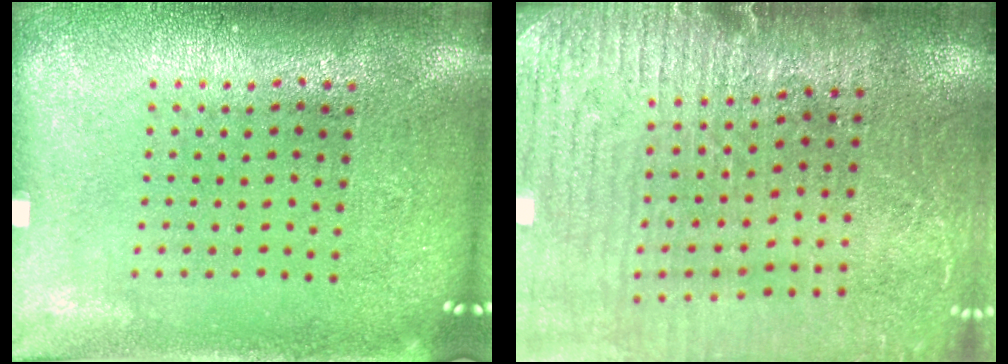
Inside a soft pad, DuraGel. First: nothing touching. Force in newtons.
{"total": 3.0, "press": 3.0, "slide": 0.4}